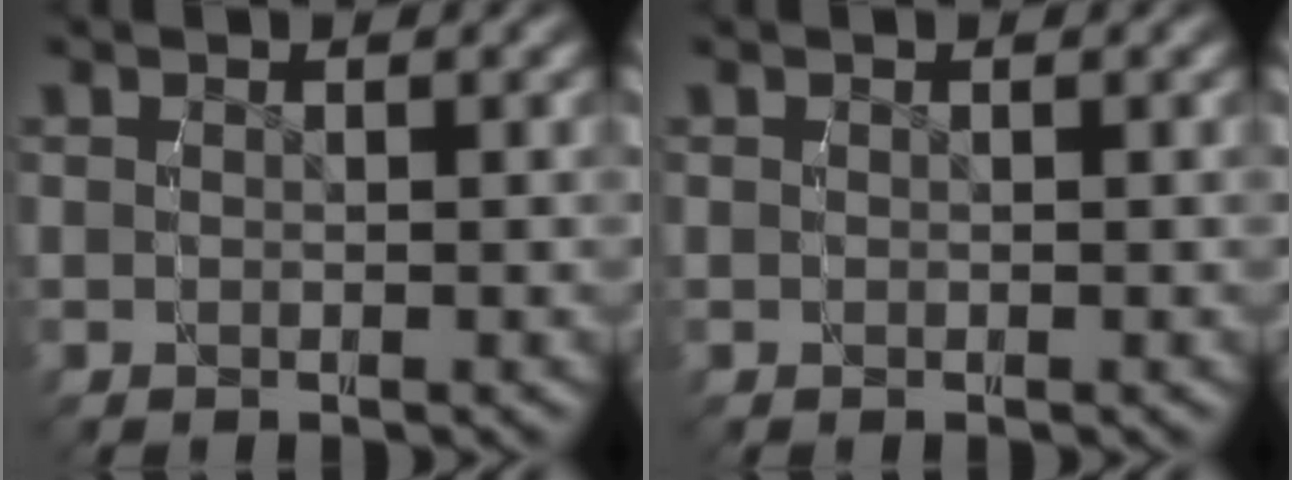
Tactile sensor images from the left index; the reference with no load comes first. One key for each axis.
{"total": 0.0}